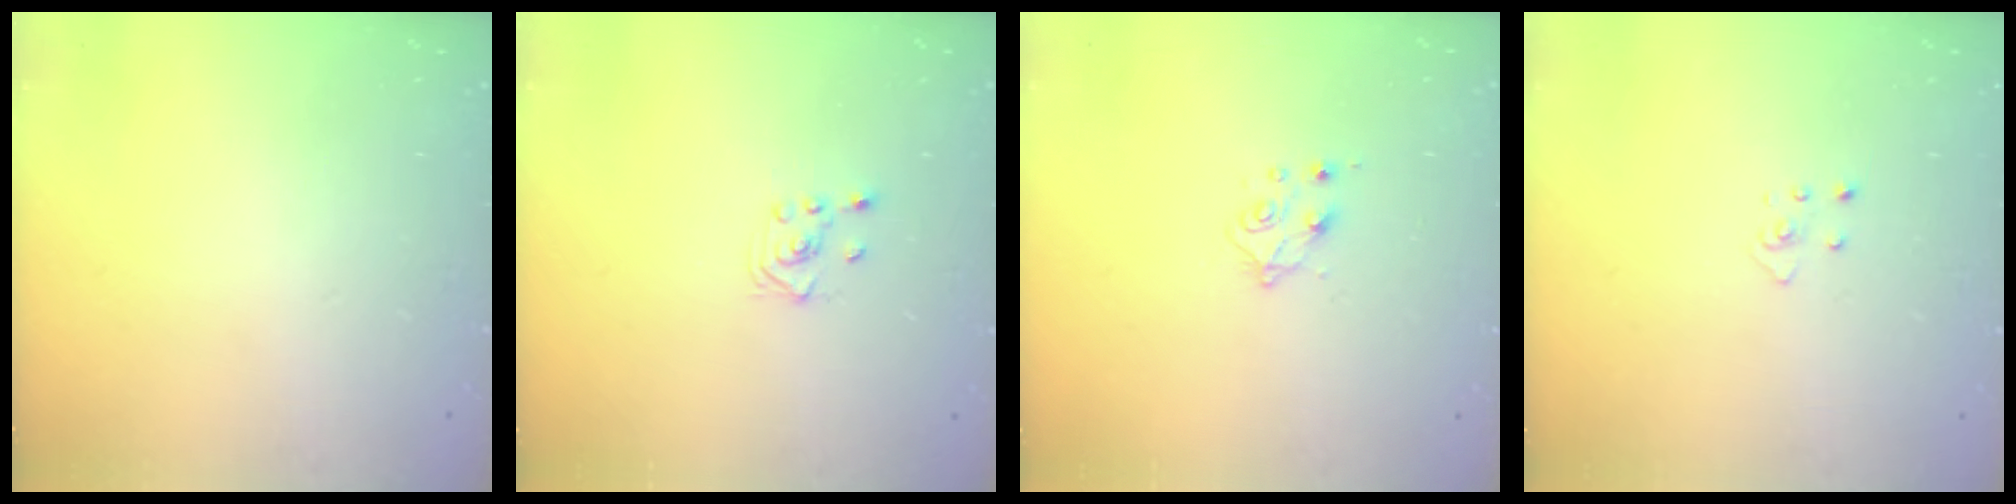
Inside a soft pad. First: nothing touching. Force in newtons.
{"total": 2.3, "press": 2.2, "slide": 0.8}
{"total": 5.5, "press": 5.4, "slide": 0.6}
{"total": 2.9, "press": 2.9, "slide": 0.2}